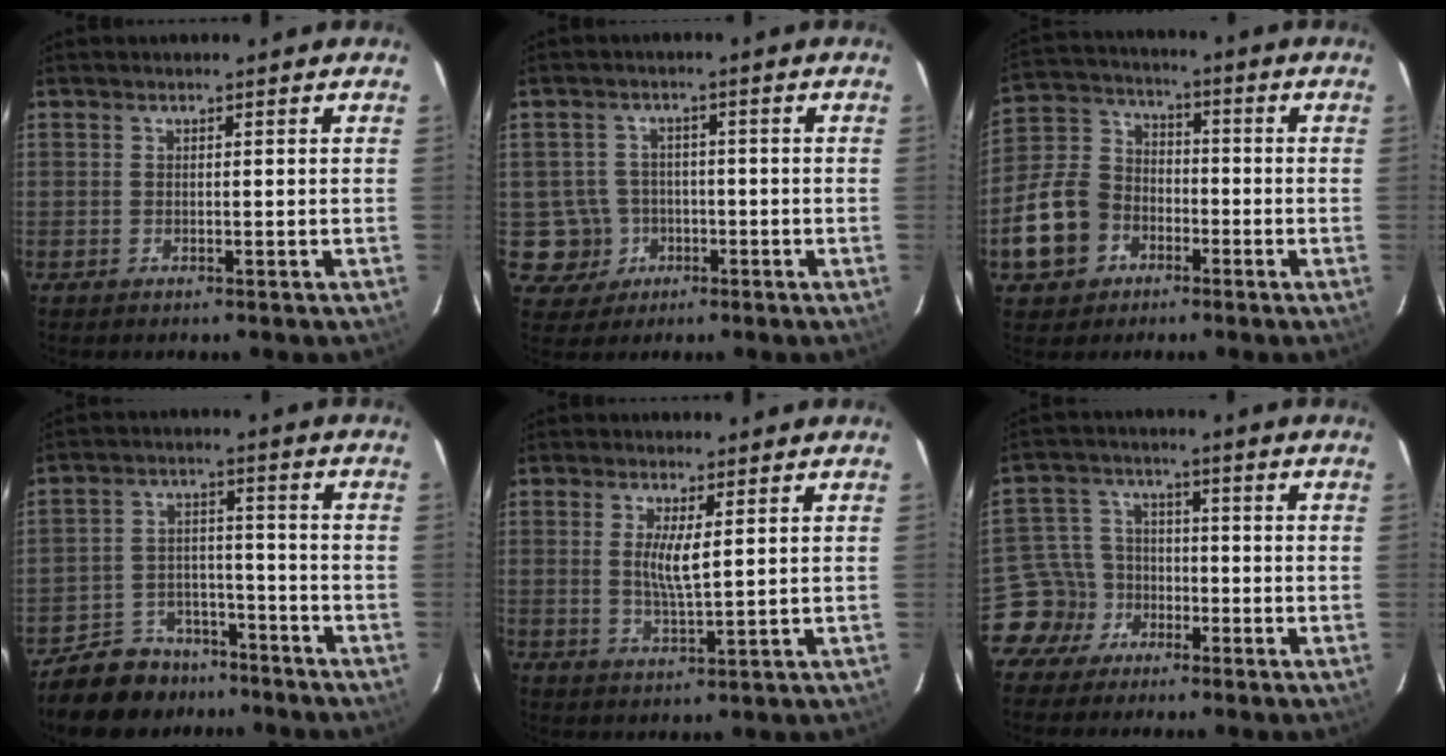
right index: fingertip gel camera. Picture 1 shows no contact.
{"total": 6.2, "force": [-1.7, 6.0, 0.5], "torque": [-0.027, 0.023, -0.018]}
{"total": 13.6, "force": [-5.5, 11.2, 5.5], "torque": [-0.153, 0.040, -0.082]}
{"total": 13.3, "force": [-10.9, 6.8, 3.5], "torque": [-0.101, 0.023, -0.155]}
{"total": 4.8, "force": [1.2, 0.9, 4.6], "torque": [-0.086, -0.007, 0.022]}
{"total": 7.4, "force": [-4.4, 6.0, 0.1], "torque": [-0.019, 0.027, -0.085]}